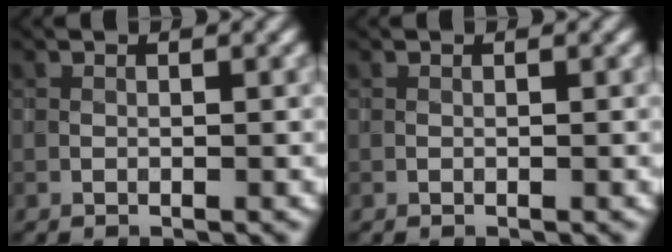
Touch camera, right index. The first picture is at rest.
{"total": 0.0}